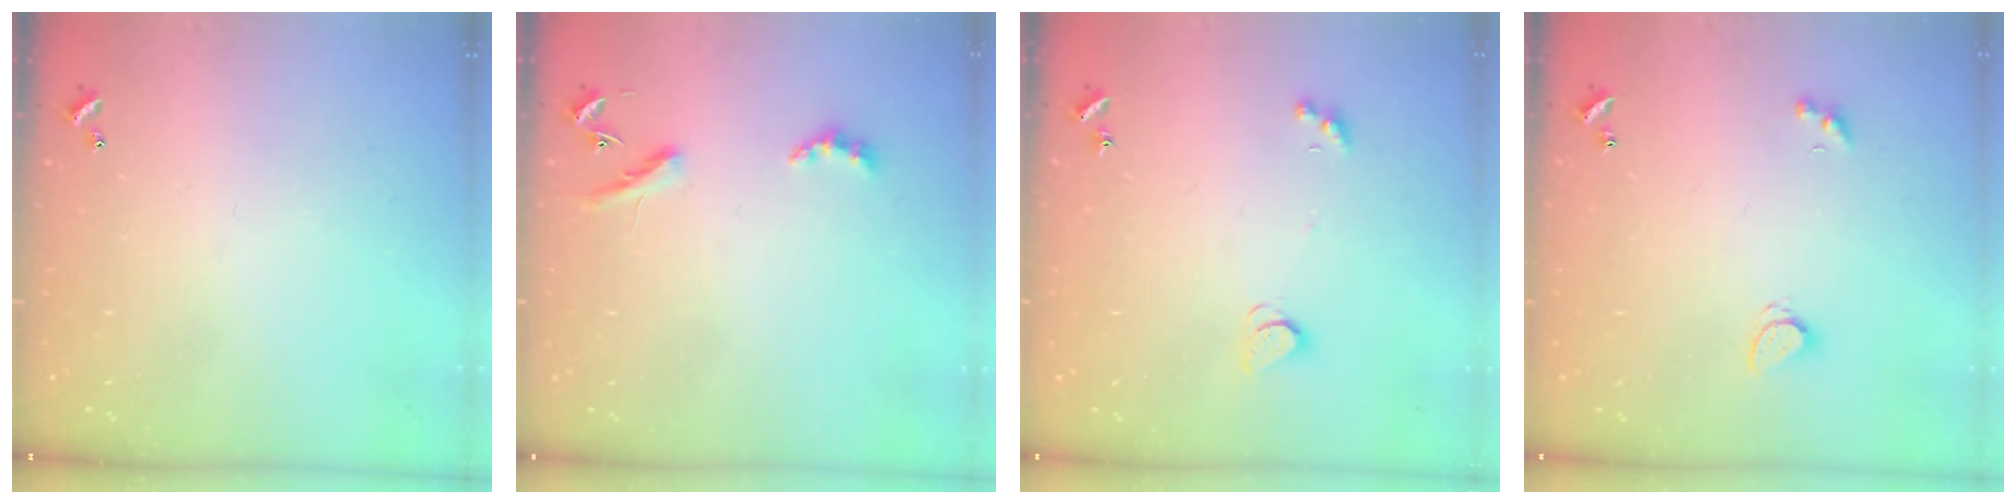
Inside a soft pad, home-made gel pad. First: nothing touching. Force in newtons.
{"total": 3.5, "press": 3.5, "slide": 0.7}
{"total": 2.6, "press": 2.6, "slide": 0.5}
{"total": 2.1, "press": 2.0, "slide": 0.4}